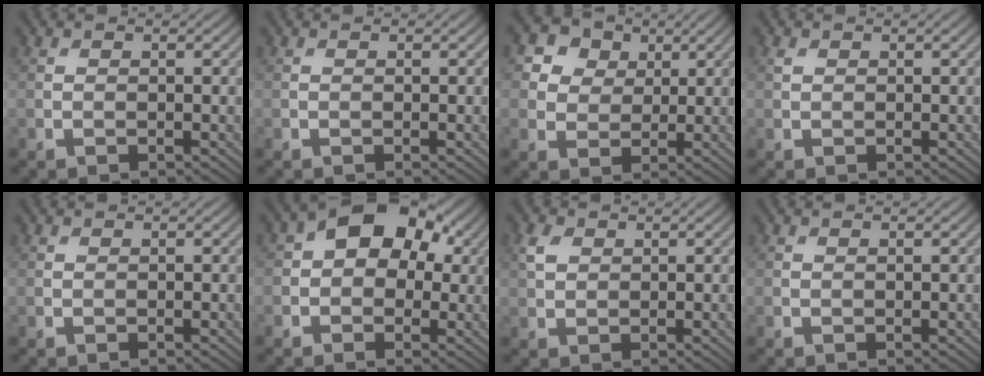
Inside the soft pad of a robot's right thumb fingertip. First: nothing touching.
{"total": 0.0}
{"total": 7.7, "force": [3.6, 6.1, 2.9], "torque": [-0.106, 0.006, 0.067]}
{"total": 0.7, "force": [0.4, 0.5, 0.3], "torque": [-0.008, -0.001, 0.008]}
{"total": 0.0}
{"total": 10.3, "force": [2.1, 7.3, 7.0], "torque": [-0.087, 0.031, 0.006]}
{"total": 2.4, "force": [1.0, 1.7, 1.3], "torque": [-0.032, 0.004, 0.020]}
{"total": 0.0}